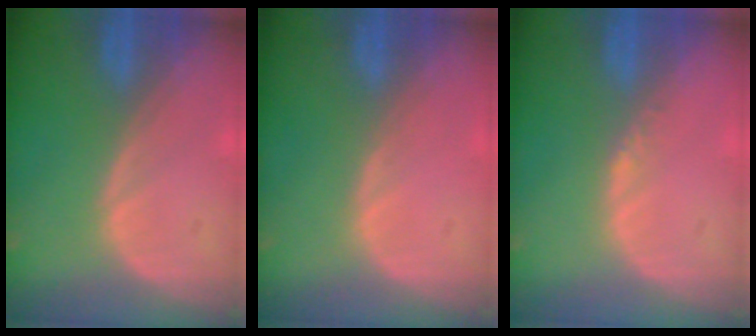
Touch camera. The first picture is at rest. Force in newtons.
{"total": 0.0}
{"total": 0.8, "press": 0.6, "slide": 0.4}